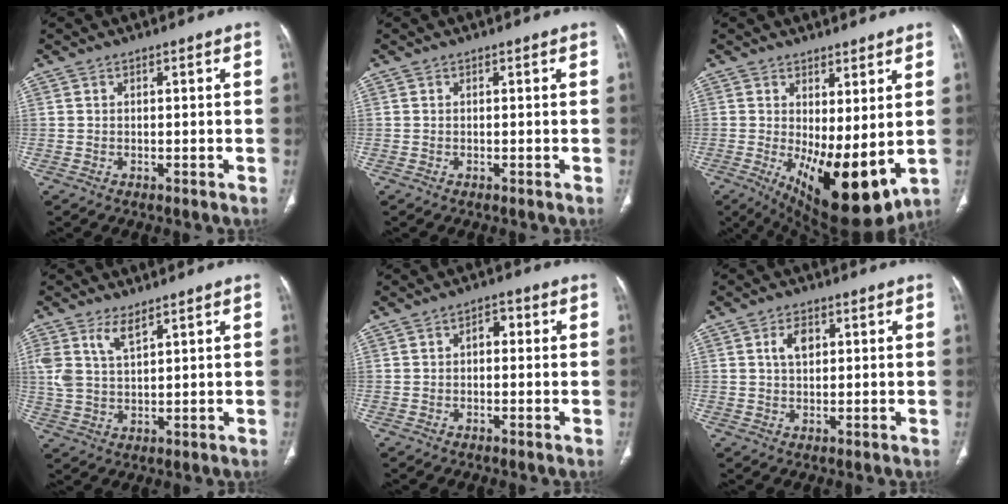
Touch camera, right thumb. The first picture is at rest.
{"total": 0.0}
{"total": 14.8, "force": [-1.0, 5.8, 13.6], "torque": [-0.212, -0.033, 0.007]}
{"total": 5.7, "force": [3.4, 2.3, 4.0], "torque": [-0.086, -0.013, 0.077]}
{"total": 2.6, "force": [0.1, 1.7, 2.0], "torque": [-0.018, 0.011, -0.007]}
{"total": 3.7, "force": [1.1, 2.4, 2.7], "torque": [-0.044, 0.002, 0.020]}